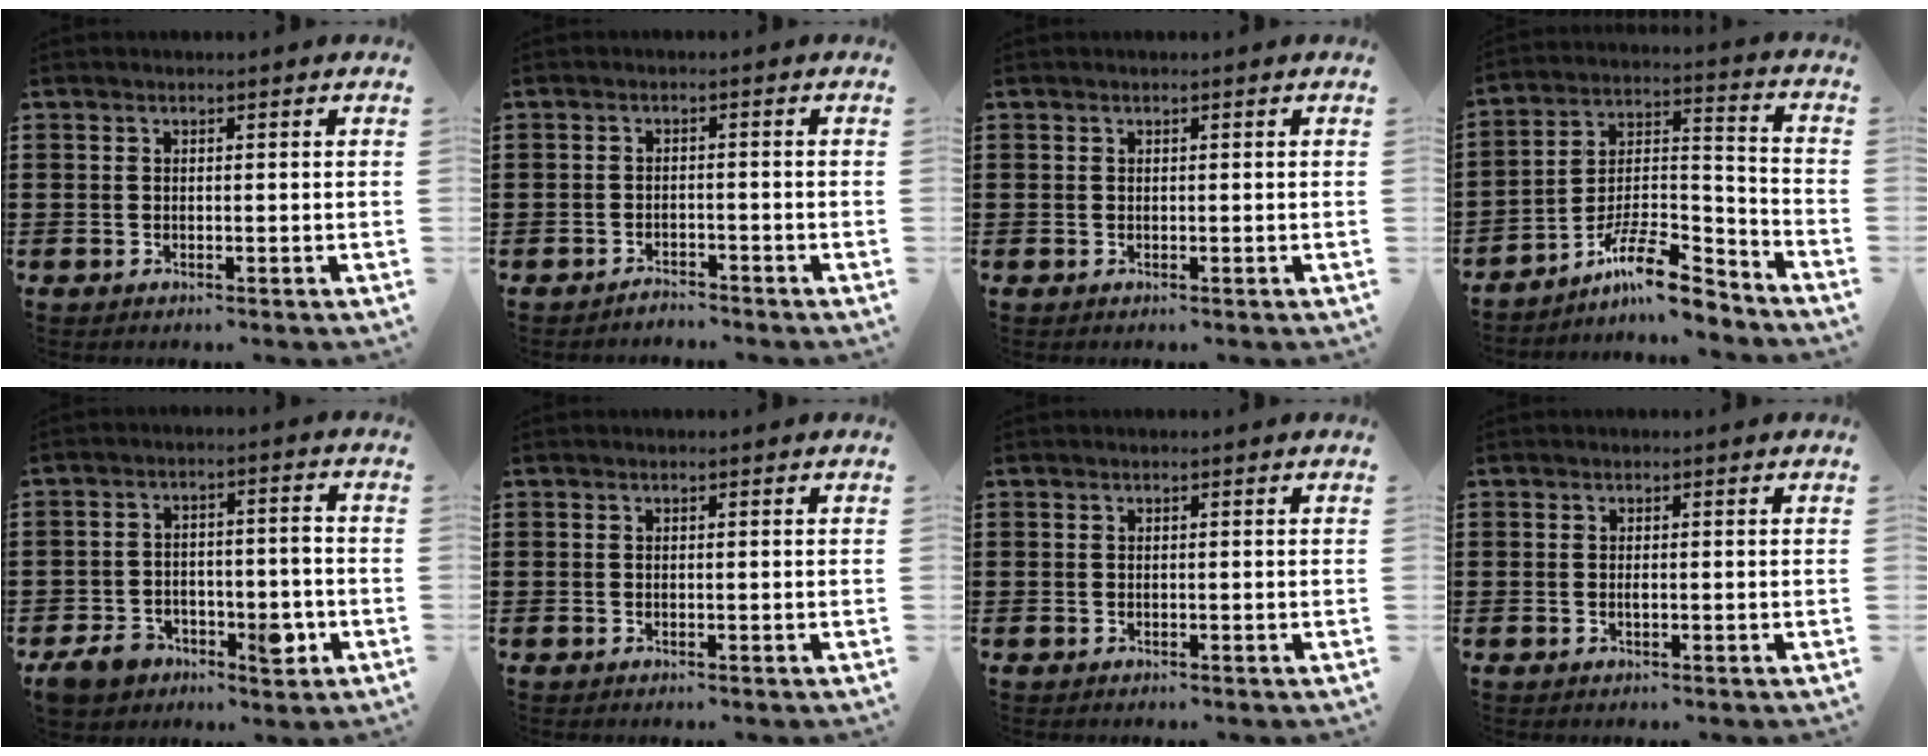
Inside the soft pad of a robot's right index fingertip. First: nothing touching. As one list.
[{"total": 2.0, "force": [-1.9, 0.1, -0.2], "torque": [-0.004, 0.004, -0.043]}, {"total": 0.0}, {"total": 11.2, "force": [-8.7, 2.6, 6.6], "torque": [-0.119, 0.018, -0.166]}, {"total": 8.2, "force": [-4.4, 4.3, 5.4], "torque": [-0.098, 0.018, -0.074]}, {"total": 0.0}, {"total": 0.0}, {"total": 0.6, "force": [-0.1, 0.1, 0.5], "torque": [-0.011, -0.003, -0.001]}]